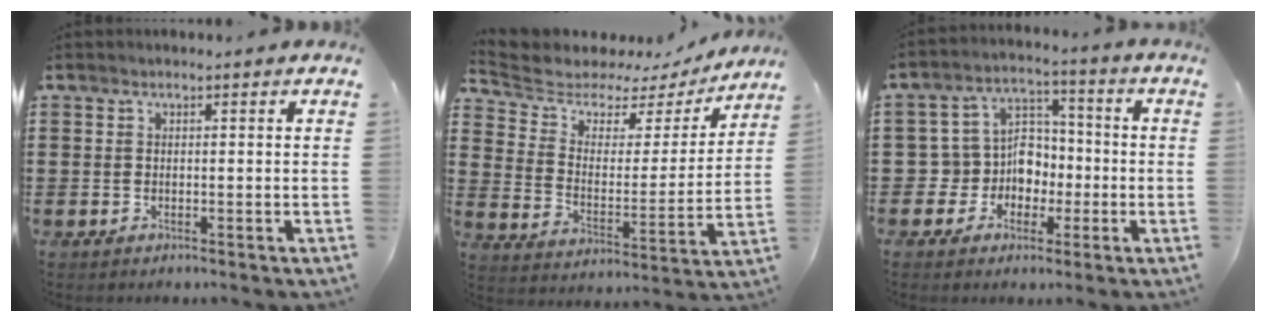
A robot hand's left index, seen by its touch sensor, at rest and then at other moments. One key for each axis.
{"total": 5.3, "fx": 4.5, "fy": 2.6, "fz": 1.0, "tx": -0.054, "ty": -0.028, "tz": 0.072}
{"total": 7.6, "fx": -1.2, "fy": 7.1, "fz": 2.4, "tx": -0.084, "ty": 0.000, "tz": -0.022}